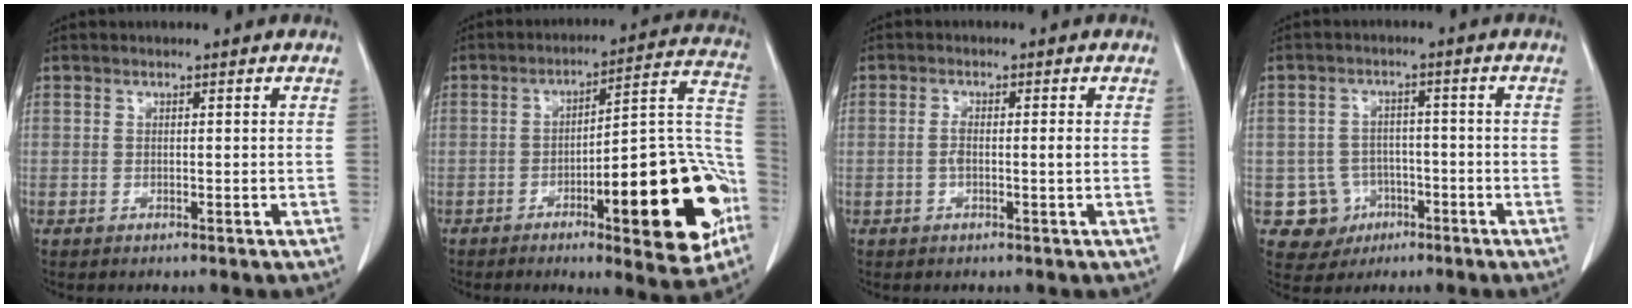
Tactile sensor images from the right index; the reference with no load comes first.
{"total": 21.4, "force": [-7.4, 4.2, 19.6], "torque": [-0.198, 0.026, -0.089]}
{"total": 2.2, "force": [-0.3, 0.3, 2.2], "torque": [-0.044, 0.001, -0.006]}
{"total": 6.1, "force": [-2.0, 5.7, 0.4], "torque": [-0.004, 0.012, -0.024]}